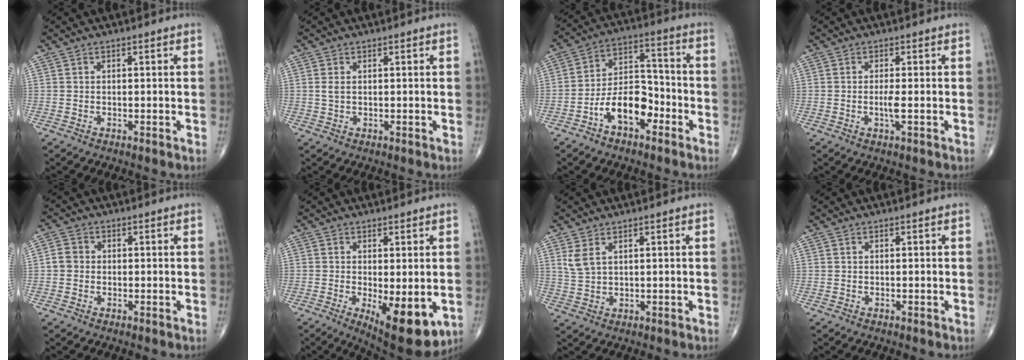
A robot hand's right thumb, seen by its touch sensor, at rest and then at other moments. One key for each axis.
{"total": 1.4, "fx": 0.3, "fy": 0.8, "fz": 1.1, "tx": -0.026, "ty": 0.001, "tz": 0.009}
{"total": 10.7, "fx": -5.1, "fy": 5.9, "fz": 7.3, "tx": -0.108, "ty": 0.049, "tz": -0.096}
{"total": 1.9, "fx": -0.4, "fy": 0.0, "fz": 1.9, "tx": -0.043, "ty": -0.006, "tz": -0.011}
{"total": 2.8, "fx": -0.2, "fy": 2.5, "fz": 1.2, "tx": -0.014, "ty": 0.008, "tz": -0.009}
{"total": 11.1, "fx": -2.9, "fy": 4.1, "fz": 10.0, "tx": -0.134, "ty": -0.025, "tz": -0.030}
{"total": 3.3, "fx": 1.8, "fy": 1.5, "fz": 2.3, "tx": -0.052, "ty": -0.002, "tz": 0.046}
{"total": 0.0}